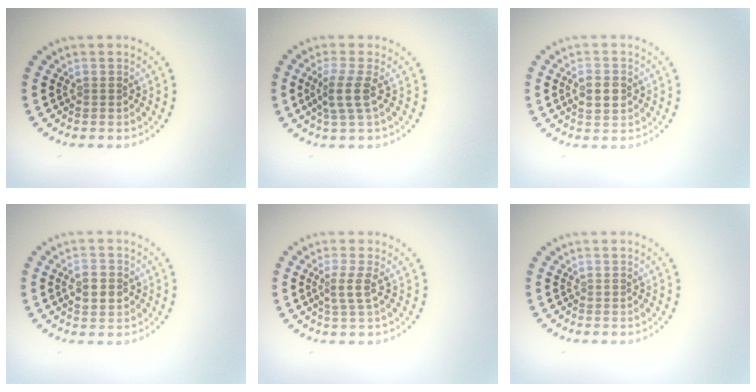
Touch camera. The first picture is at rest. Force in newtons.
{"total": 2.6, "press": 2.0, "slide": 1.7}
{"total": 2.5, "press": 2.5, "slide": 0.2}
{"total": 3.0, "press": 3.0, "slide": 0.0}
{"total": 2.0, "press": 1.4, "slide": 1.4}
{"total": 0.0}